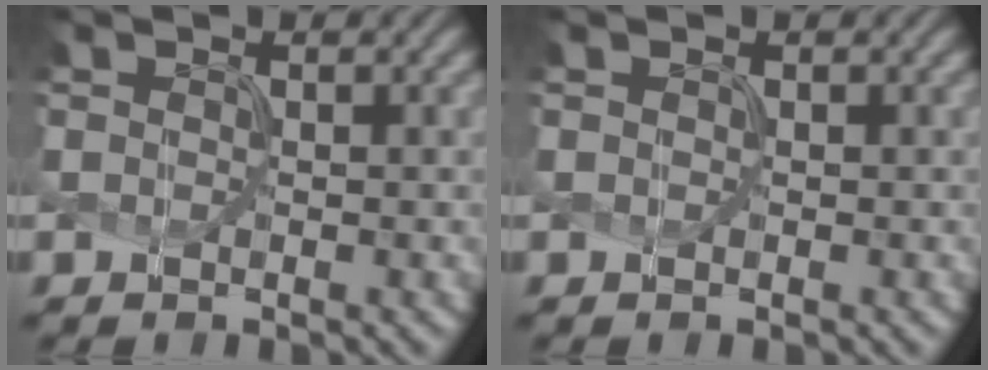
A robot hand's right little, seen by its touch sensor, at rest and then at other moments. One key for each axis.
{"total": 0.0}